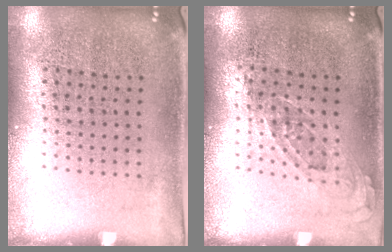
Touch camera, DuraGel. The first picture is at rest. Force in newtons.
{"total": 0.6, "press": 0.6, "slide": 0.3}